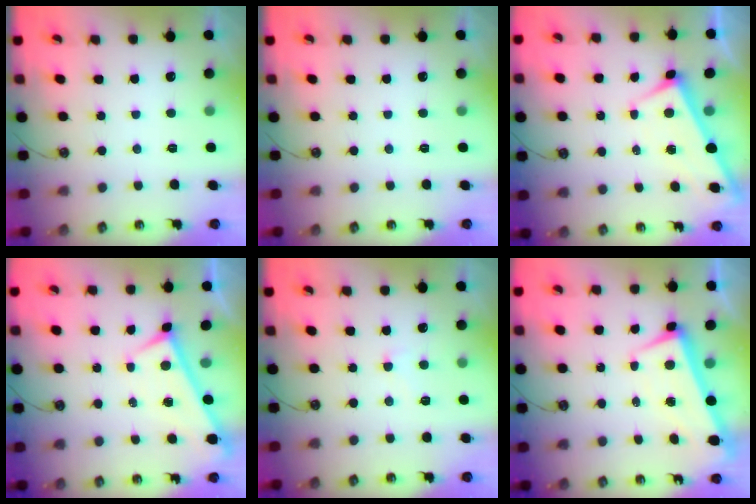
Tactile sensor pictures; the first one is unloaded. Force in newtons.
{"total": 0.0}
{"total": 2.8, "press": 2.8, "slide": 0.1}
{"total": 0.0}
{"total": 3.4, "press": 3.4, "slide": 0.4}
{"total": 2.7, "press": 2.0, "slide": 1.8}